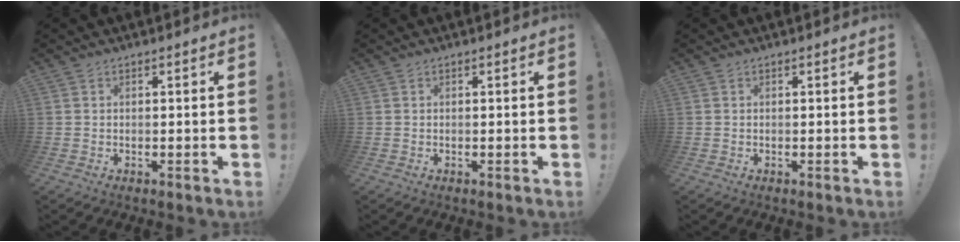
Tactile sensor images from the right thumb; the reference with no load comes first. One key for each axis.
{"total": 0.0}
{"total": 0.0}